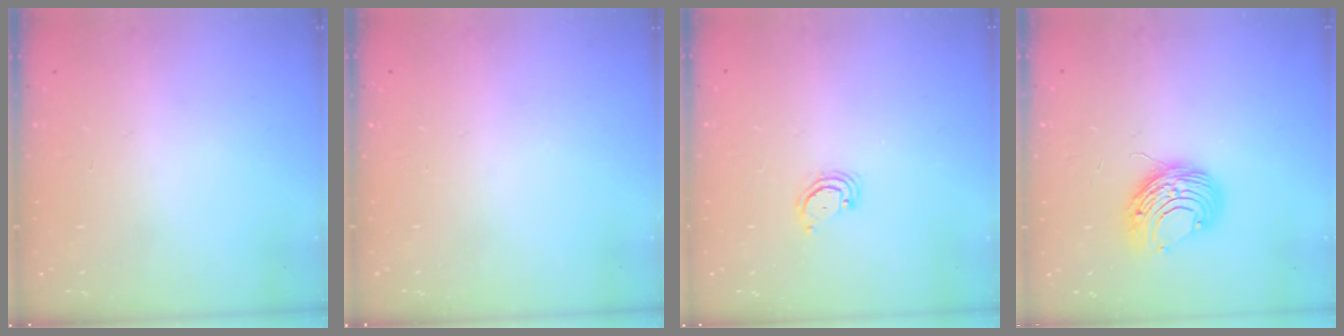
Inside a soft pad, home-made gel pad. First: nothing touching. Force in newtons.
{"total": 0.0}
{"total": 3.1, "press": 3.1, "slide": 0.5}
{"total": 8.8, "press": 8.8, "slide": 0.3}